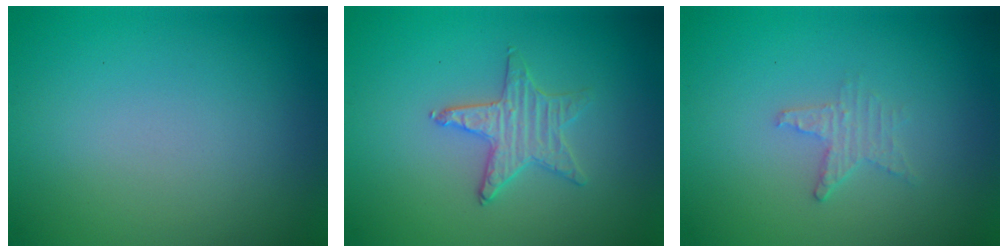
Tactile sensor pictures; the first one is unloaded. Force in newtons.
{"total": 1.6, "press": 1.6, "slide": 0.2}
{"total": 1.5, "press": 1.4, "slide": 0.3}